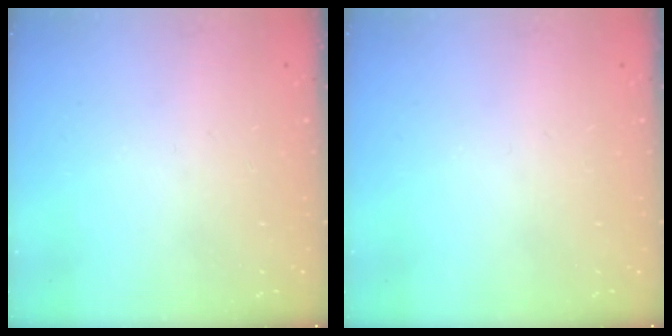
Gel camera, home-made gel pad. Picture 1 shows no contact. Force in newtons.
{"total": 0.0}